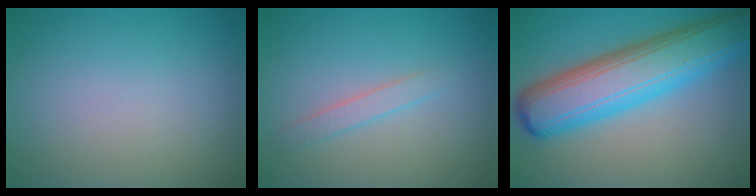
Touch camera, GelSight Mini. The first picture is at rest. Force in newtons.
{"total": 1.3, "press": 1.3, "slide": 0.1}
{"total": 9.7, "press": 9.7, "slide": 0.2}